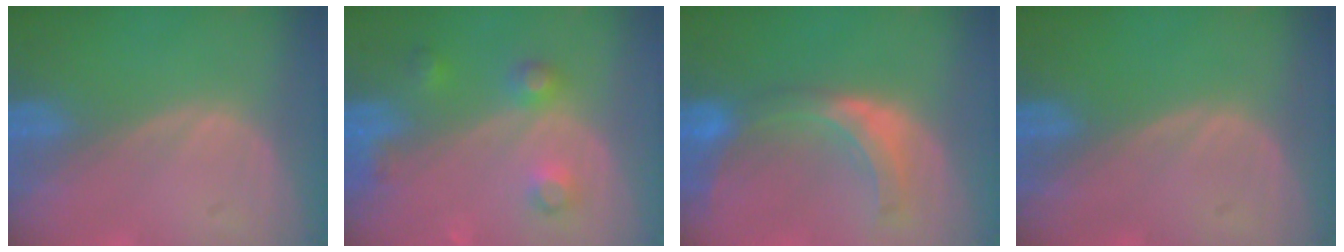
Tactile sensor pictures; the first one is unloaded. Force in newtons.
{"total": 4.5, "press": 4.5, "slide": 0.1}
{"total": 7.5, "press": 6.8, "slide": 3.0}
{"total": 0.0}